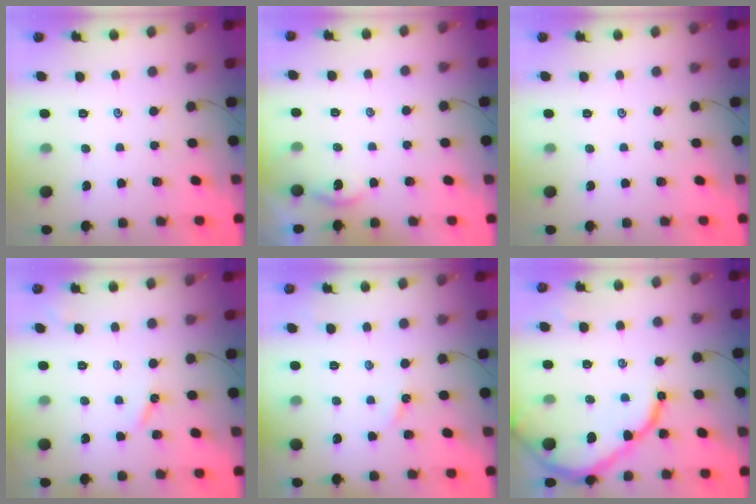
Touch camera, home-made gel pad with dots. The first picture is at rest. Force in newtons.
{"total": 3.2, "press": 3.2, "slide": 0.3}
{"total": 0.0}
{"total": 3.6, "press": 3.5, "slide": 0.4}
{"total": 2.0, "press": 2.0, "slide": 0.3}
{"total": 11.3, "press": 11.2, "slide": 1.3}